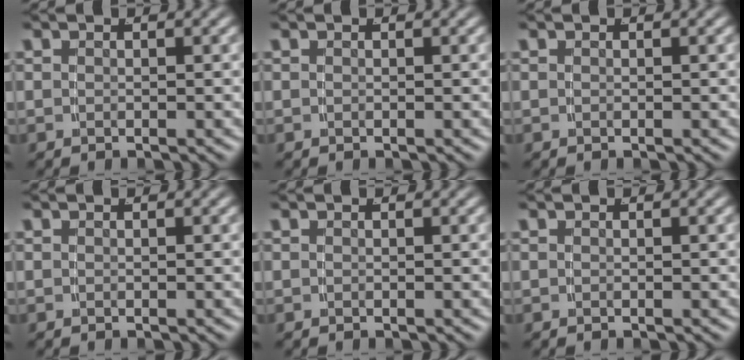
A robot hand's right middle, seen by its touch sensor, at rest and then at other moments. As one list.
[{"total": 0.0}, {"total": 0.0}, {"total": 0.0}, {"total": 0.0}, {"total": 0.0}]